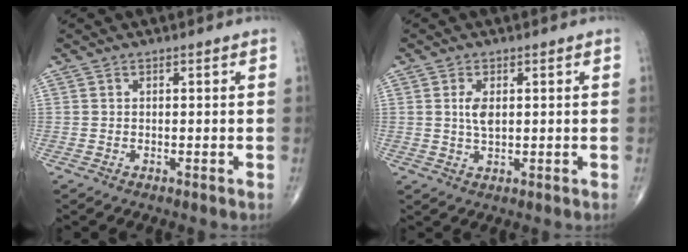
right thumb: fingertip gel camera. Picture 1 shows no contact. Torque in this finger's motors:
{"motor_torque": [0.84, 0.74, 0.35, -0.21, -0.02]}